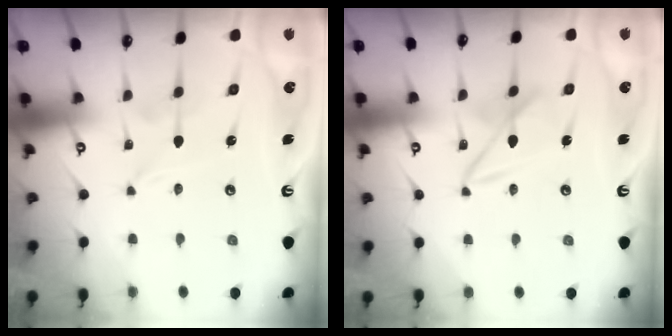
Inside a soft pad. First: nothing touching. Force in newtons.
{"total": 6.4, "press": 6.4, "slide": 0.4}